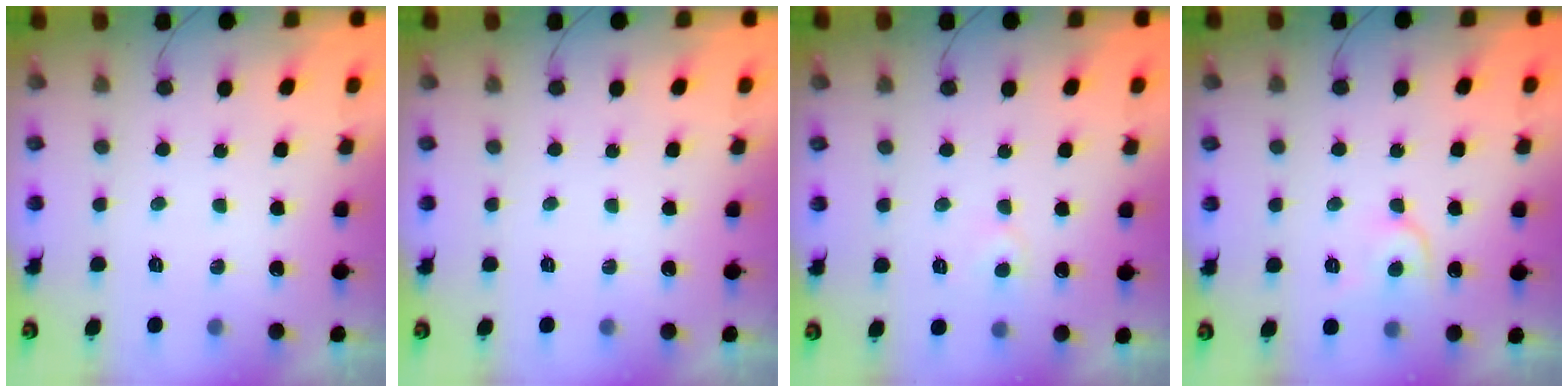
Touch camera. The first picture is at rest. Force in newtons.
{"total": 0.0}
{"total": 5.0, "press": 5.0, "slide": 0.3}
{"total": 7.5, "press": 7.4, "slide": 1.0}